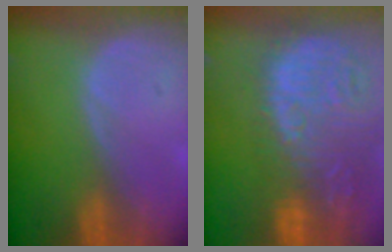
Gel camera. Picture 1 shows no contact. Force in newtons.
{"total": 15.8, "press": 13.2, "slide": 8.7}